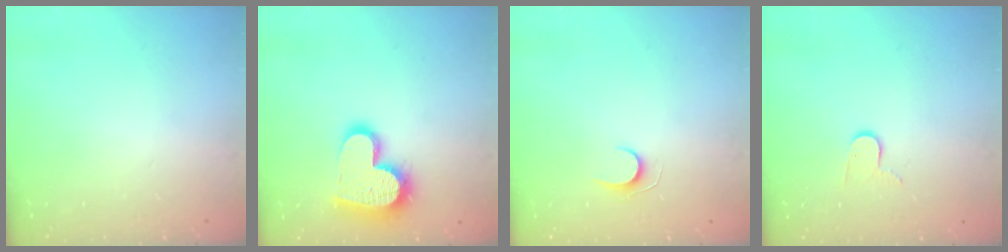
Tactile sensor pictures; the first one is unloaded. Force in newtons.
{"total": 16.4, "press": 16.3, "slide": 1.2}
{"total": 5.4, "press": 5.4, "slide": 0.5}
{"total": 6.0, "press": 6.0, "slide": 0.2}